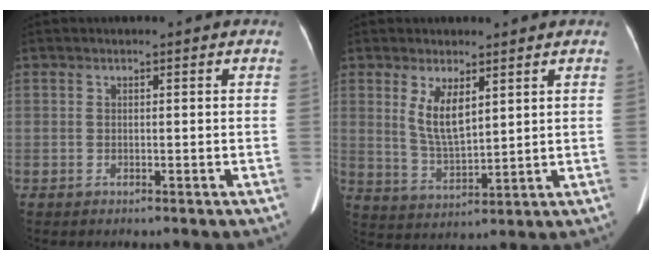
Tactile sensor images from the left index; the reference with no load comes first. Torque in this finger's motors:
{"motor_torque": [0.32, -0.01, 0.28, 0.06]}